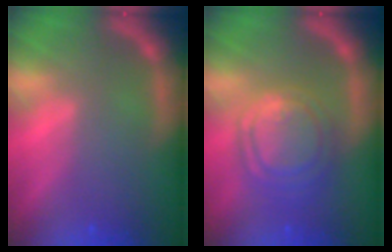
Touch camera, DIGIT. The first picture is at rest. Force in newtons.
{"total": 7.6}